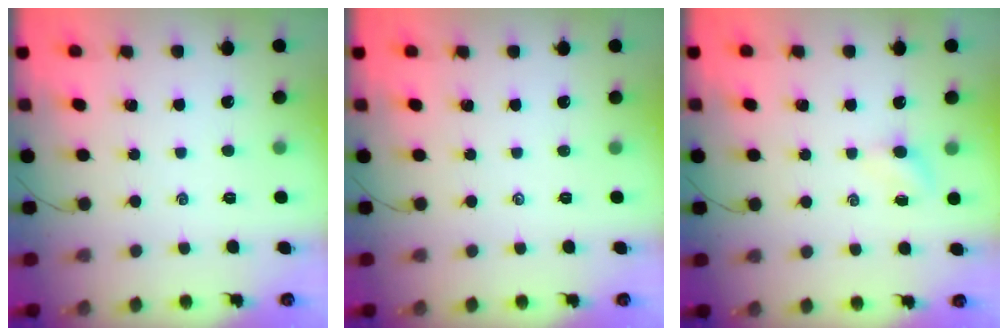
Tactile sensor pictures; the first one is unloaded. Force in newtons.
{"total": 0.0}
{"total": 3.6, "press": 3.4, "slide": 1.1}